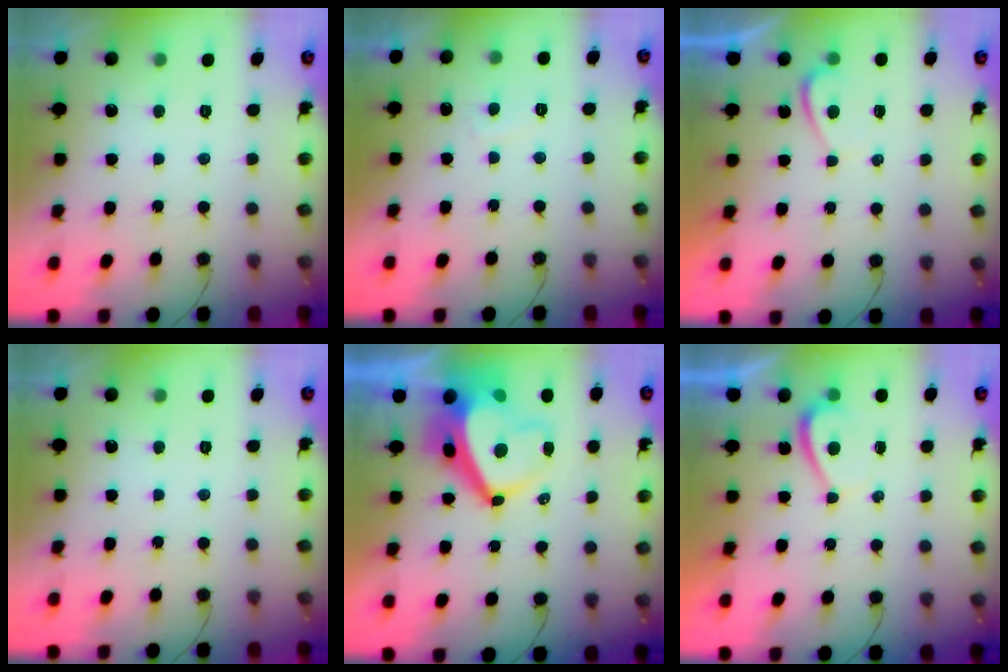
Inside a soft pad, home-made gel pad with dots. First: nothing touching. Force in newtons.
{"total": 0.6, "press": 0.3, "slide": 0.5}
{"total": 0.0}
{"total": 0.0}
{"total": 10.6, "press": 10.5, "slide": 1.0}
{"total": 1.1, "press": 1.0, "slide": 0.6}